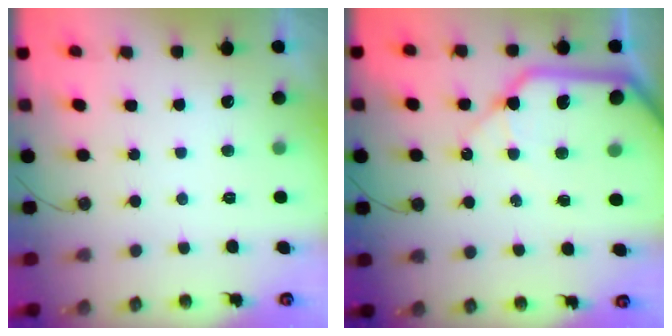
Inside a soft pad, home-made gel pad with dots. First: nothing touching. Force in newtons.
{"total": 17.3, "press": 17.1, "slide": 2.9}